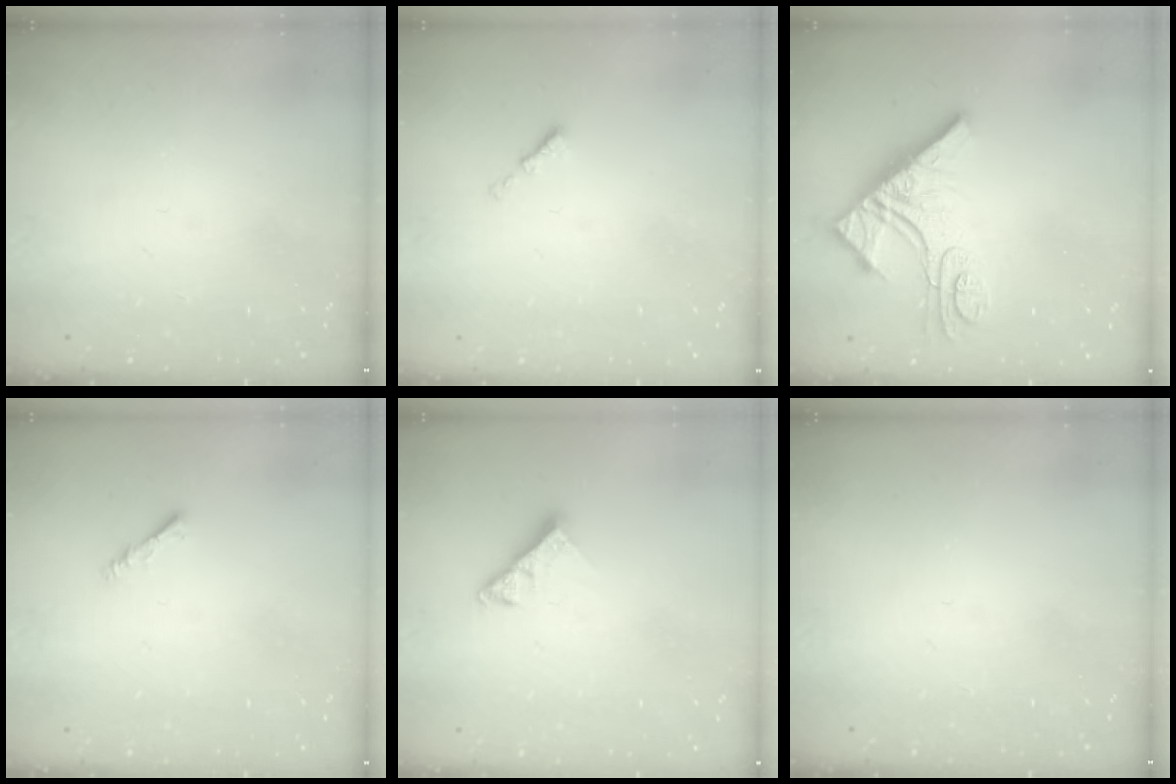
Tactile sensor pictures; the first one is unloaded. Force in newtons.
{"total": 0.0}
{"total": 13.9, "press": 13.8, "slide": 1.1}
{"total": 1.9, "press": 1.9, "slide": 0.4}
{"total": 7.4, "press": 7.4, "slide": 0.8}
{"total": 0.0}